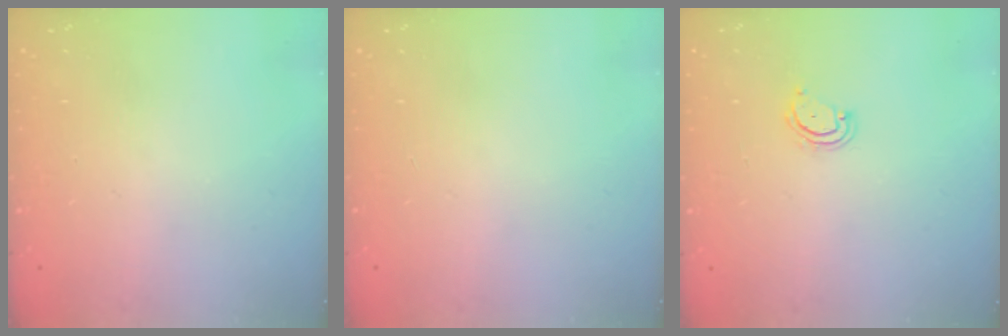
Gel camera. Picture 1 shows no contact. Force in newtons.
{"total": 0.0}
{"total": 3.9, "press": 3.9, "slide": 0.3}